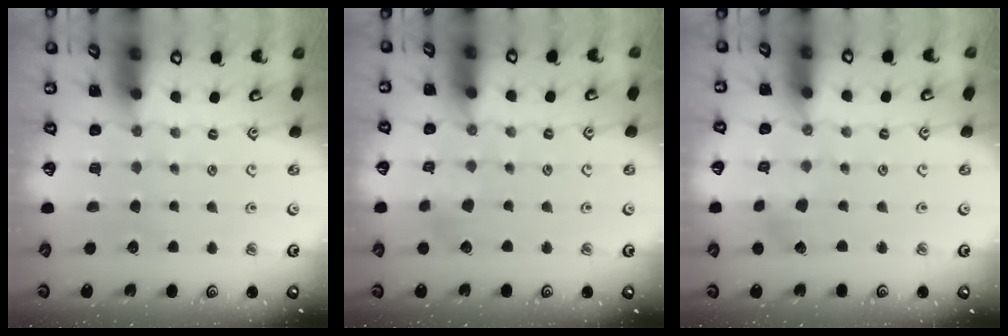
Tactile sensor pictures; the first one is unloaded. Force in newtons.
{"total": 3.4, "press": 3.3, "slide": 0.9}
{"total": 2.5, "press": 2.4, "slide": 0.7}